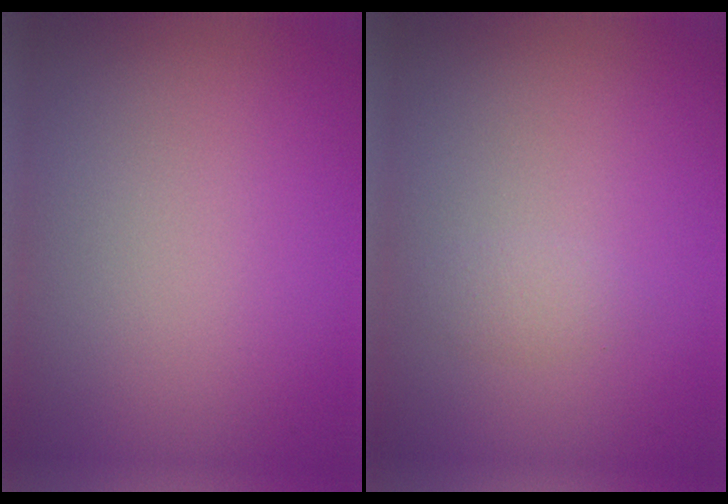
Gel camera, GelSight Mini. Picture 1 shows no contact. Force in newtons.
{"total": 0.9, "press": 0.9, "slide": 0.0}